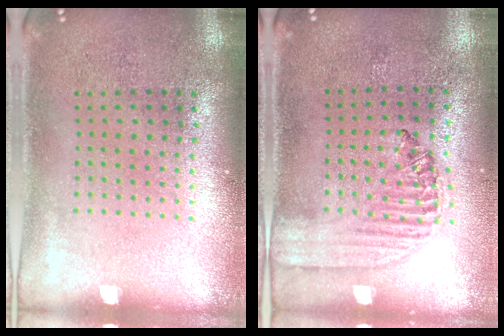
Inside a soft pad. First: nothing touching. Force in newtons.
{"total": 1.4, "press": 1.3, "slide": 0.5}